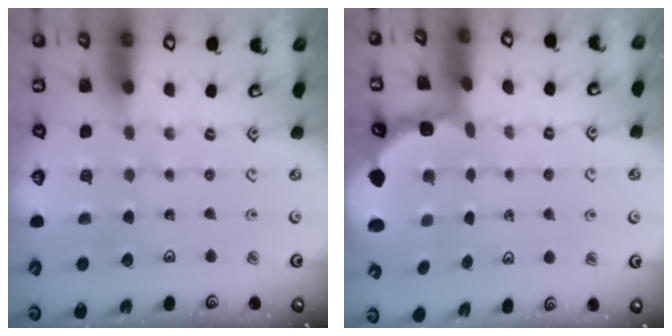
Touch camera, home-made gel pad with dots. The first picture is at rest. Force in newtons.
{"total": 2.0, "press": 1.6, "slide": 1.2}